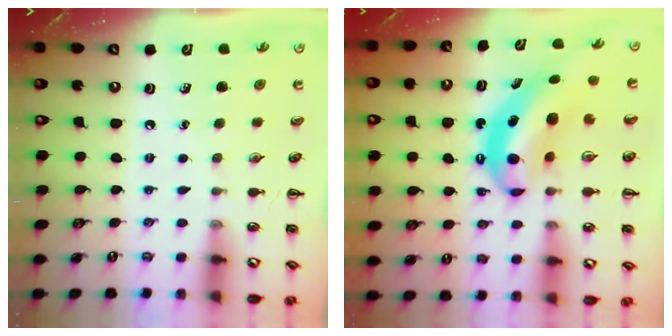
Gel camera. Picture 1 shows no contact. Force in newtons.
{"total": 7.2, "press": 7.1, "slide": 1.1}